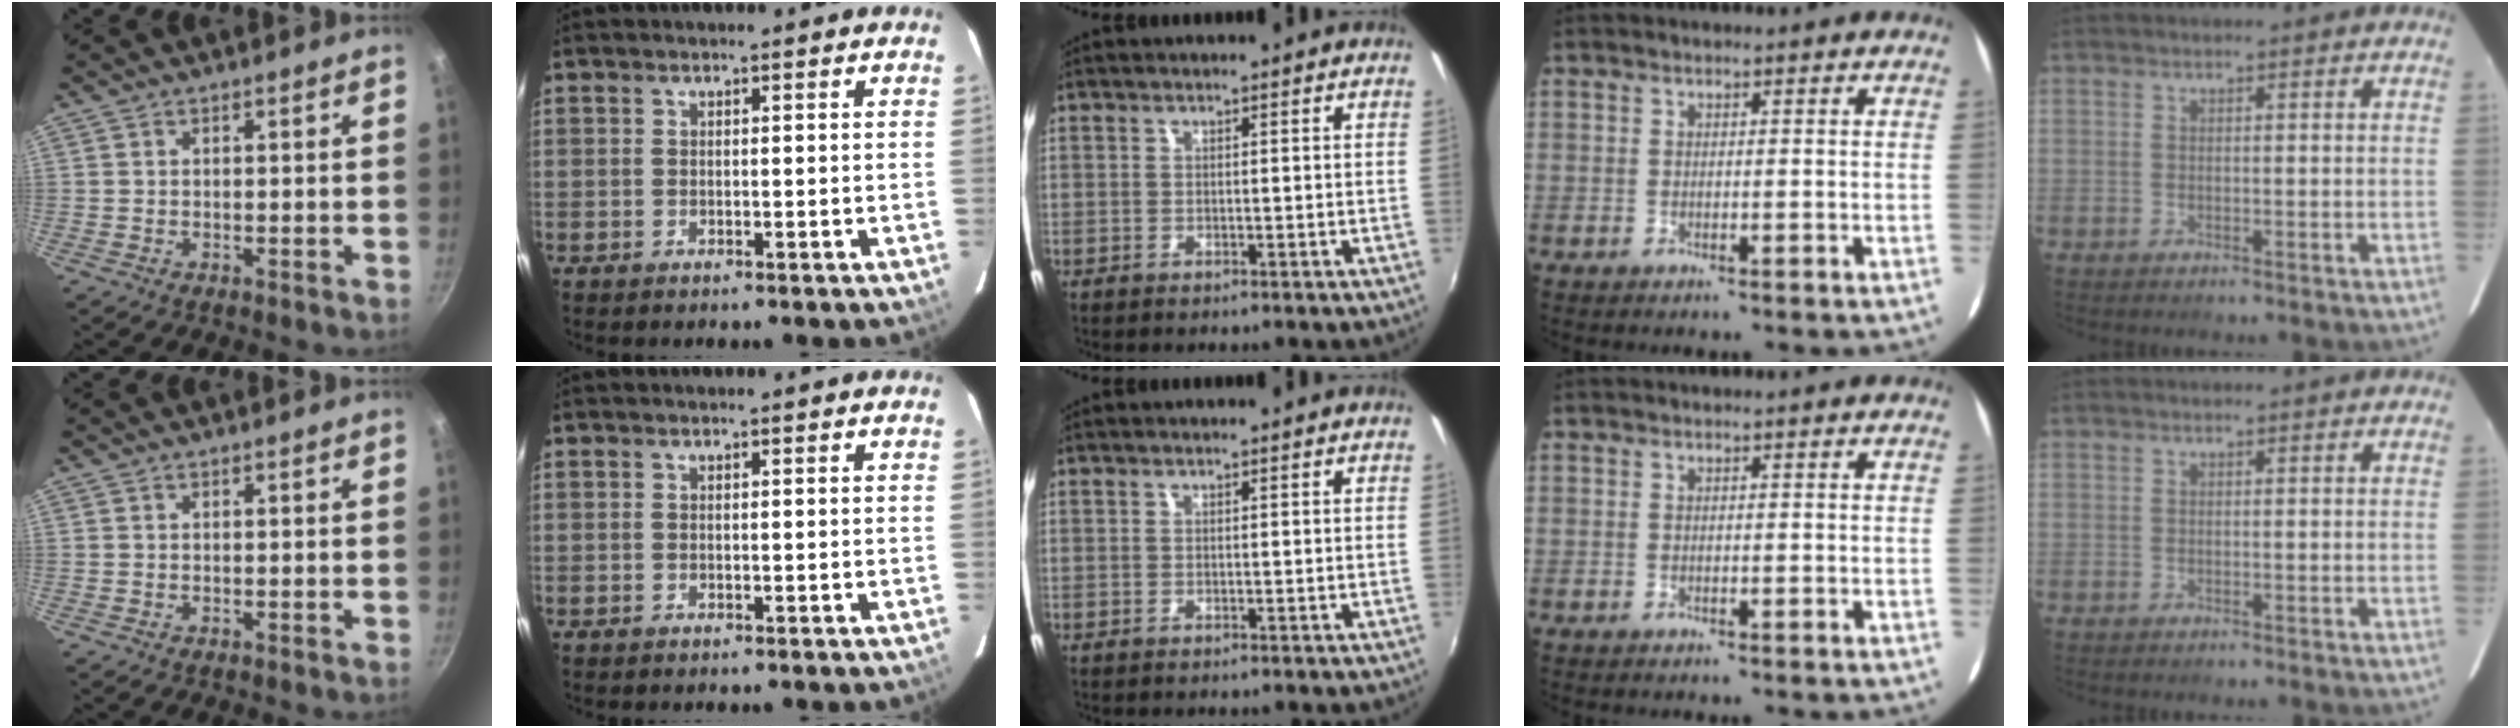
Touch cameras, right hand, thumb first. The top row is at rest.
{}